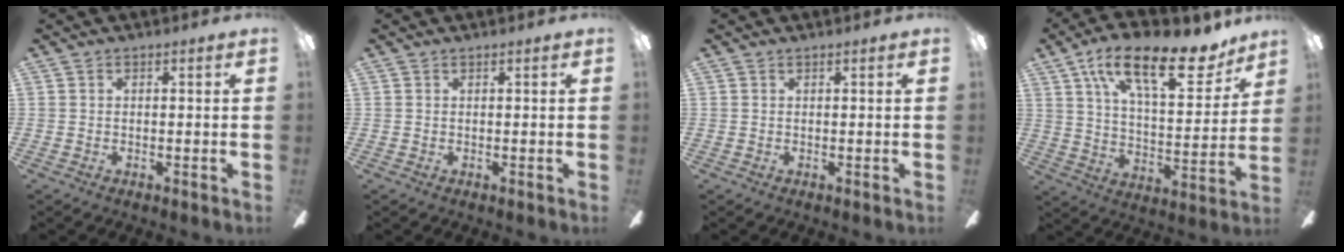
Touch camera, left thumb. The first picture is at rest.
{"total": 0.0}
{"total": 0.0}
{"total": 22.7, "force": [14.6, 8.9, 14.9], "torque": [-0.230, -0.081, 0.242]}